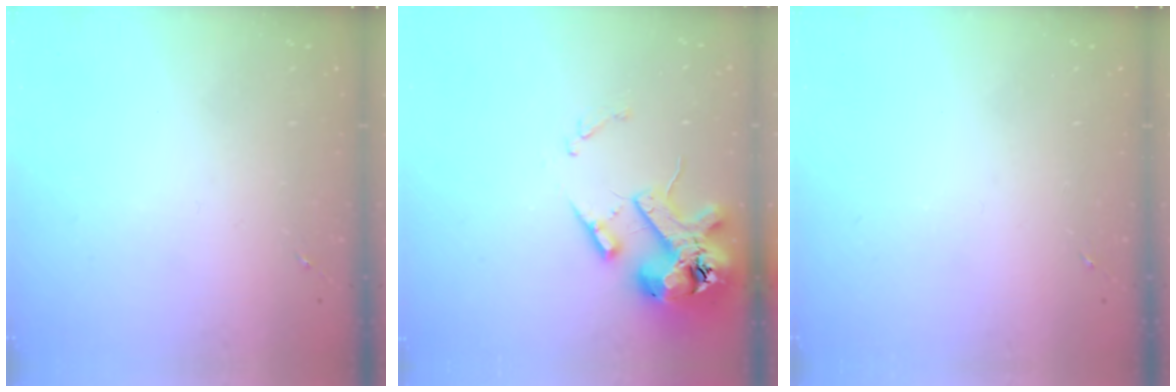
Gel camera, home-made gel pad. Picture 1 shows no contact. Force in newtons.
{"total": 14.5, "press": 14.3, "slide": 2.0}
{"total": 0.0}